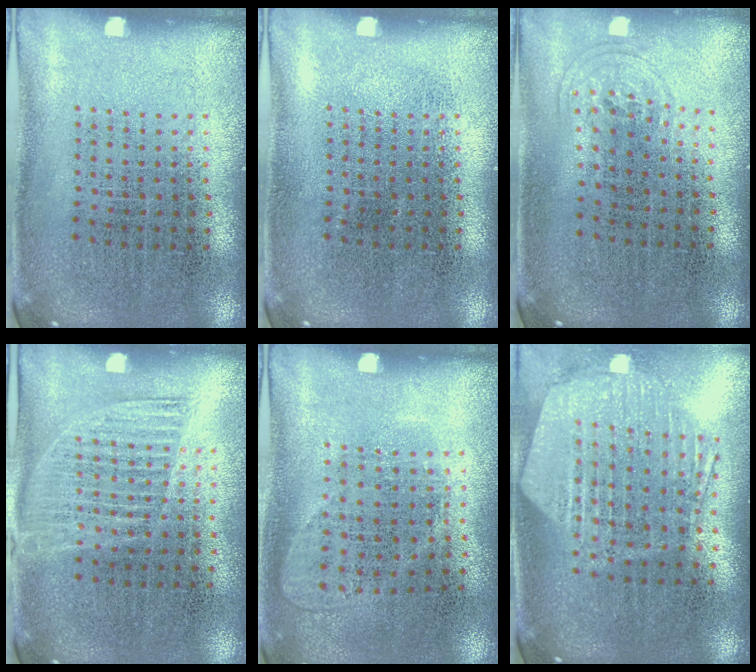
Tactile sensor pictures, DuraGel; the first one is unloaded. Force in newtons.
{"total": 0.0}
{"total": 0.9, "press": 0.7, "slide": 0.6}
{"total": 1.3, "press": 1.1, "slide": 0.7}
{"total": 1.0, "press": 0.8, "slide": 0.5}
{"total": 1.4, "press": 1.4, "slide": 0.4}